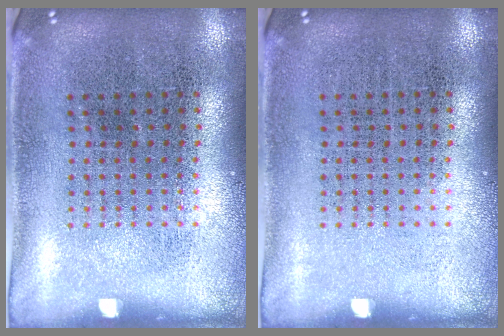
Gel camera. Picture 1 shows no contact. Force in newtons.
{"total": 0.0}